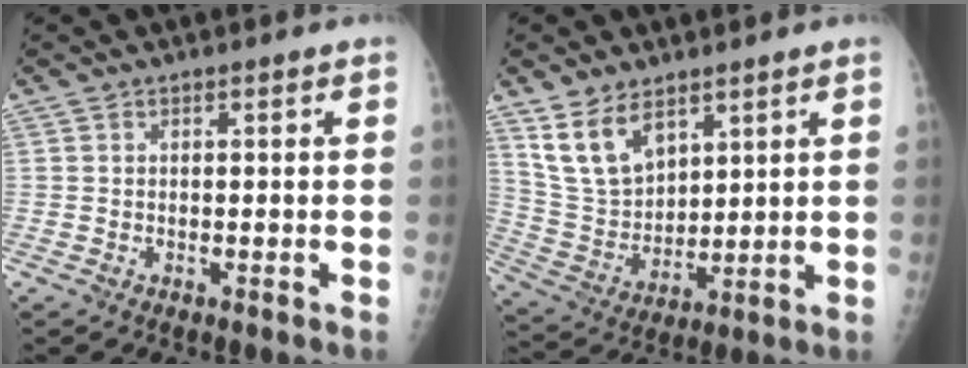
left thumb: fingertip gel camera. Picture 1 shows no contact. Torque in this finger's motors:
{"motor_torque": [0.20, 0.37, 0.05, -0.16, 0.08]}